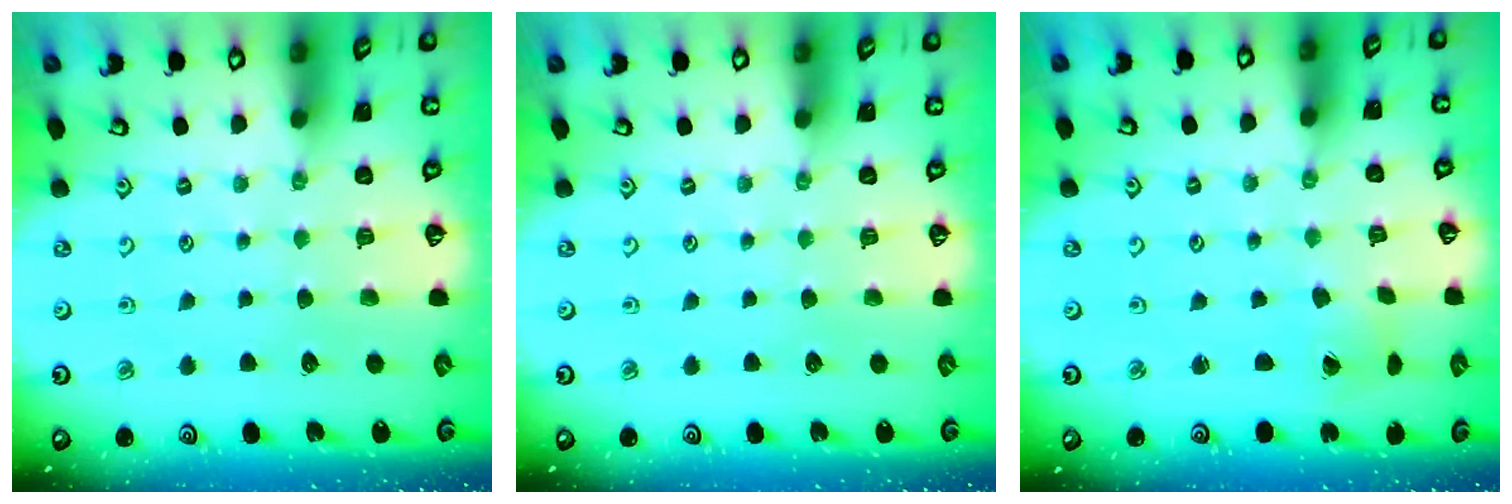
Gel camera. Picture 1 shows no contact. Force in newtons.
{"total": 0.0}
{"total": 1.2, "press": 1.2, "slide": 0.2}